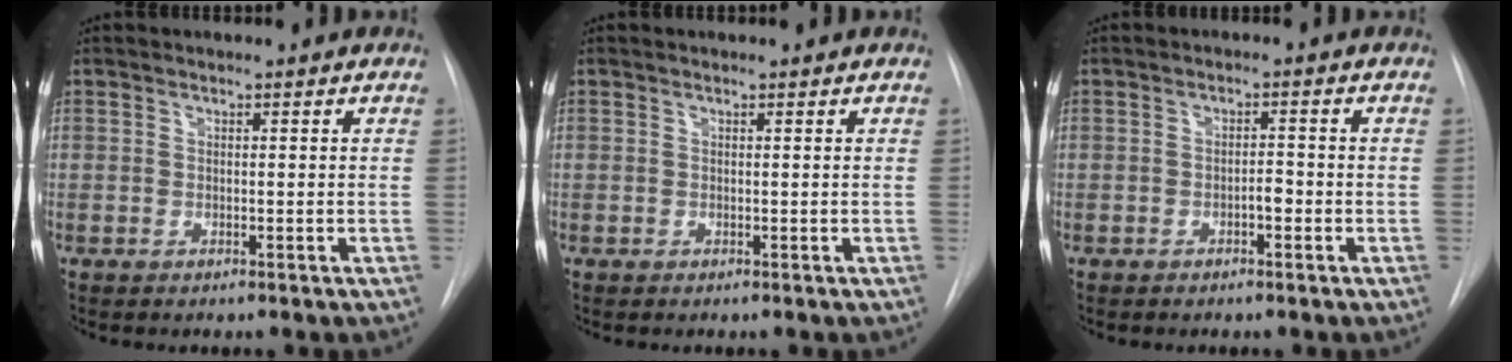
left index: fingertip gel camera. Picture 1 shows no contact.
{"total": 0.0}
{"total": 1.7, "force": [-0.9, 0.6, 1.3], "torque": [-0.020, 0.005, -0.012]}